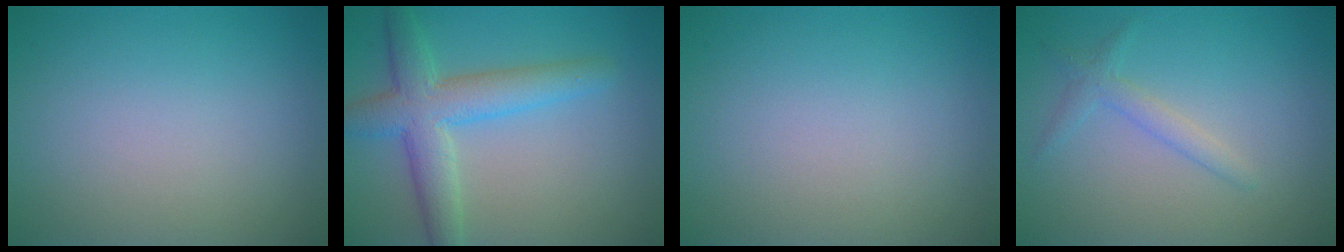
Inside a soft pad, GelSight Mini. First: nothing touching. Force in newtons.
{"total": 5.5, "press": 5.5, "slide": 0.3}
{"total": 0.0}
{"total": 1.7, "press": 1.6, "slide": 0.2}